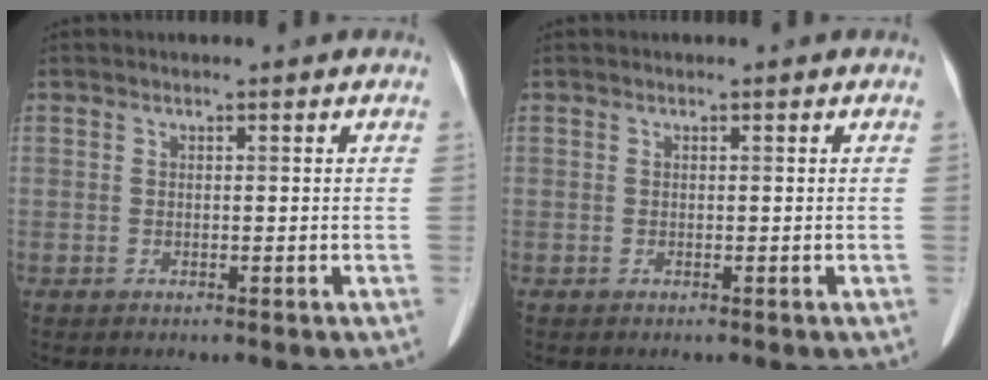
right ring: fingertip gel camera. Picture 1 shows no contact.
{"total": 0.0}